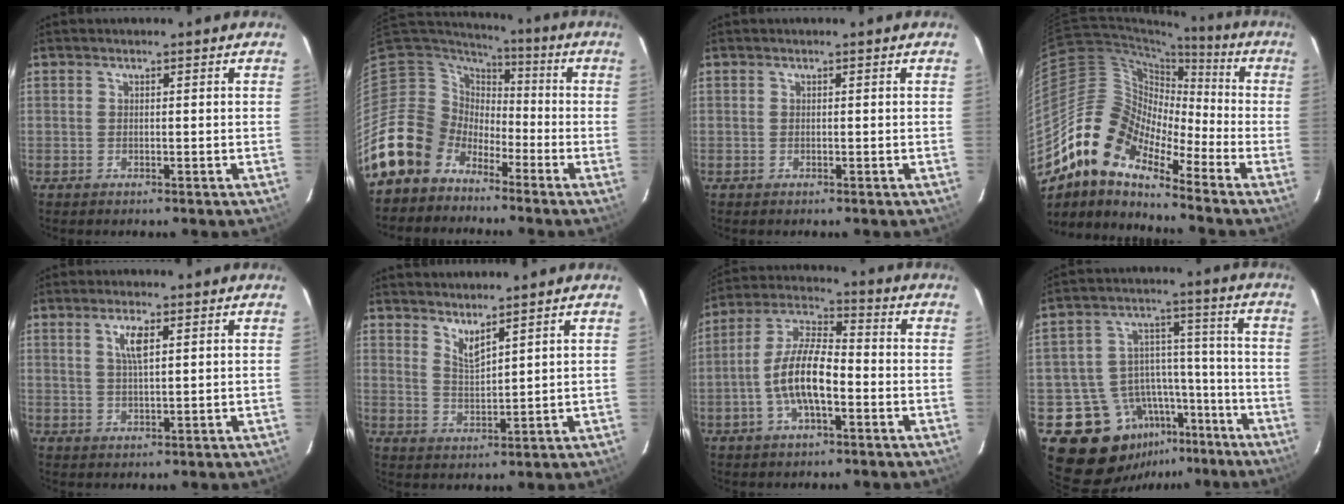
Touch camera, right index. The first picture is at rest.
{"total": 11.0, "force": [-7.1, 8.2, 1.4], "torque": [-0.047, 0.027, -0.135]}
{"total": 0.0}
{"total": 14.0, "force": [-10.3, 5.9, 7.5], "torque": [-0.120, 0.011, -0.217]}
{"total": 3.8, "force": [1.6, 1.1, 3.3], "torque": [-0.063, 0.002, 0.030]}
{"total": 4.0, "force": [3.4, 0.3, 2.0], "torque": [-0.037, -0.009, 0.060]}
{"total": 11.3, "force": [-3.2, 3.9, 10.1], "torque": [-0.208, 0.009, -0.064]}
{"total": 16.8, "force": [-12.0, 10.9, 4.6], "torque": [-0.104, 0.058, -0.164]}